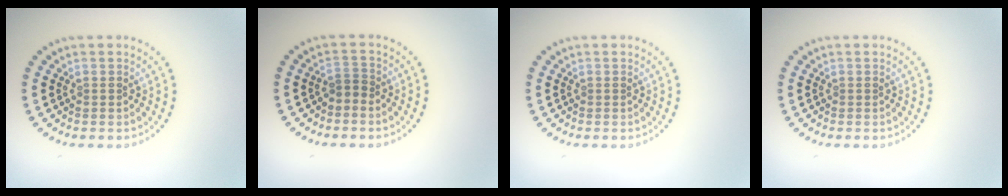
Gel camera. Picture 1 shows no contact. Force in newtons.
{"total": 1.2, "press": 0.8, "slide": 0.9}
{"total": 0.0}
{"total": 0.0}